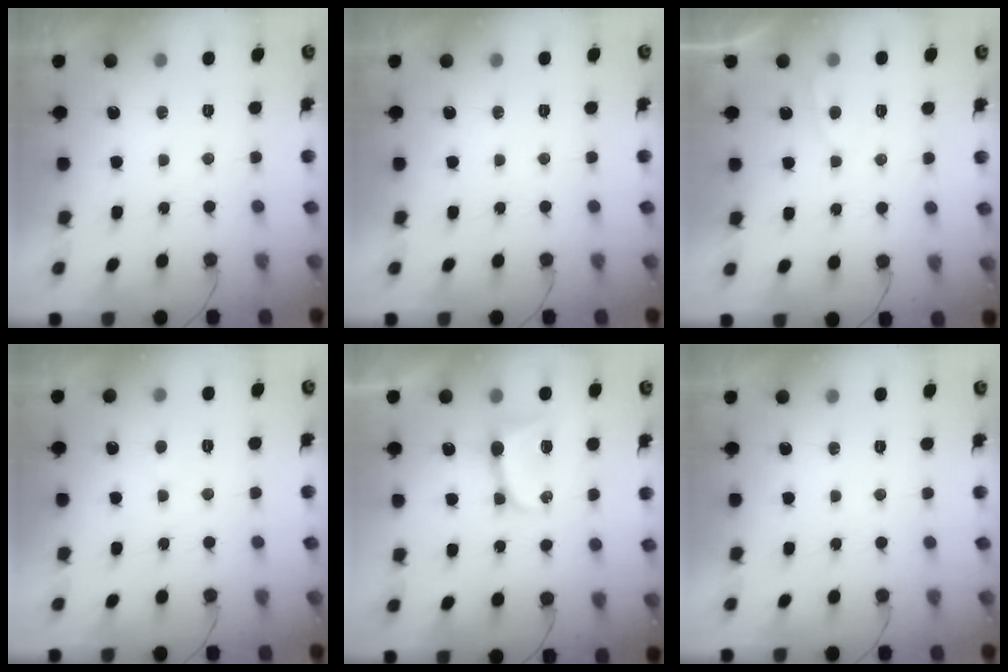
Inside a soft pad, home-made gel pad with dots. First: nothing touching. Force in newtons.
{"total": 0.0}
{"total": 2.0, "press": 2.0, "slide": 0.2}
{"total": 1.6, "press": 1.6, "slide": 0.1}
{"total": 7.9, "press": 7.9, "slide": 0.8}
{"total": 0.0}